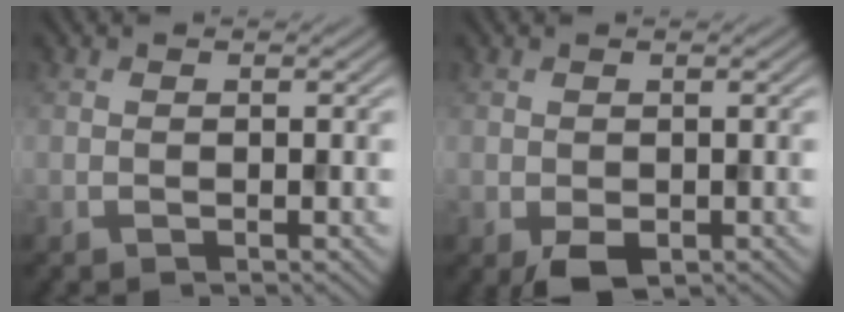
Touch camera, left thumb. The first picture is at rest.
{"total": 2.5, "force": [-1.2, 1.5, 1.5], "torque": [-0.029, -0.012, -0.017]}